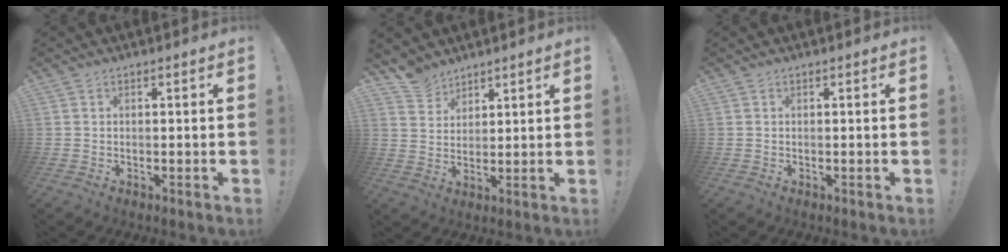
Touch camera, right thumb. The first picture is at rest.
{"total": 7.0, "force": [5.9, 3.7, 0.9], "torque": [-0.019, -0.039, 0.116]}
{"total": 0.0}